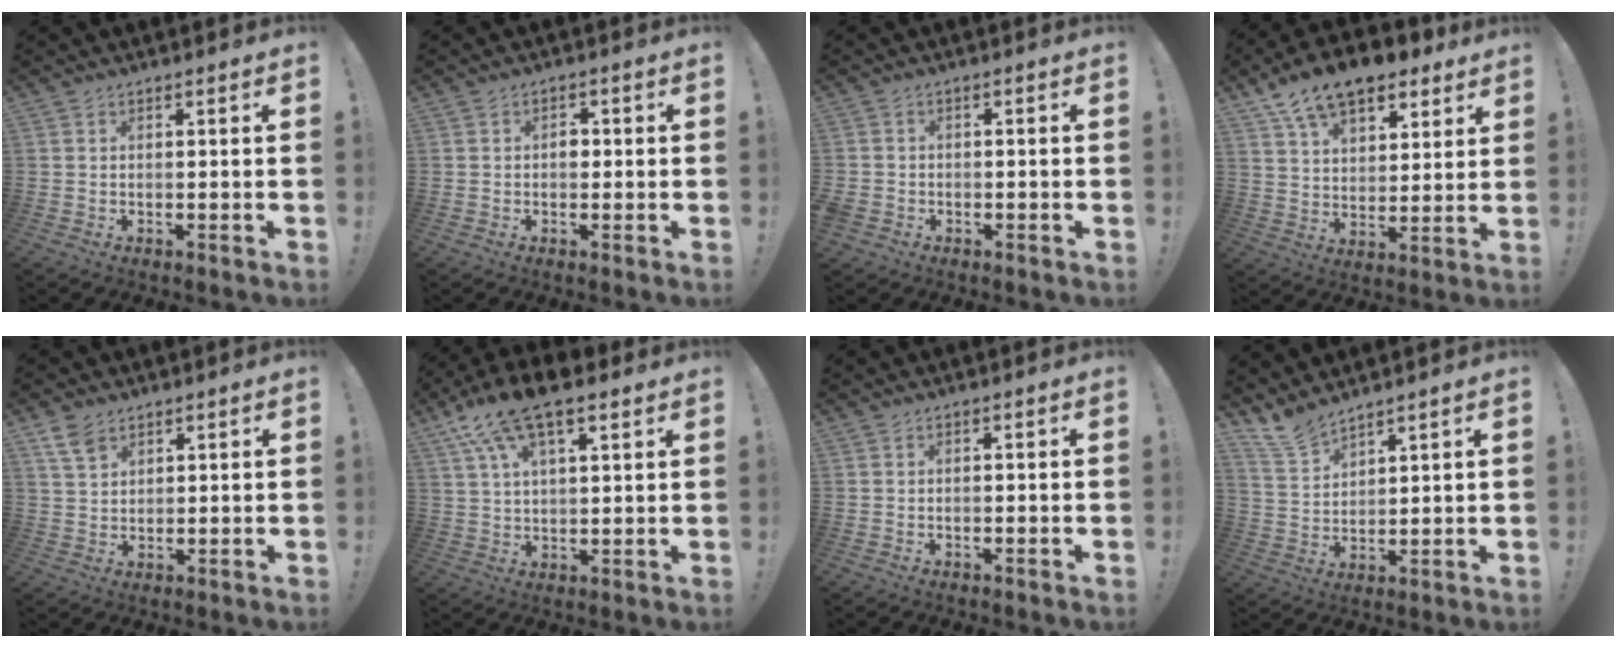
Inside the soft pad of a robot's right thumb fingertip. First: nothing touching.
{"total": 2.7, "force": [-0.5, 2.0, 1.8], "torque": [-0.025, 0.006, -0.014]}
{"total": 2.3, "force": [-1.5, 1.5, 0.9], "torque": [-0.017, 0.009, -0.027]}
{"total": 13.9, "force": [10.1, 7.0, 6.5], "torque": [-0.116, -0.062, 0.187]}
{"total": 5.7, "force": [3.7, 3.6, 2.5], "torque": [-0.038, -0.018, 0.070]}
{"total": 13.3, "force": [8.7, 4.8, 8.9], "torque": [-0.164, -0.031, 0.157]}
{"total": 0.0}
{"total": 7.3, "force": [6.7, 1.8, 2.2], "torque": [-0.049, -0.046, 0.129]}